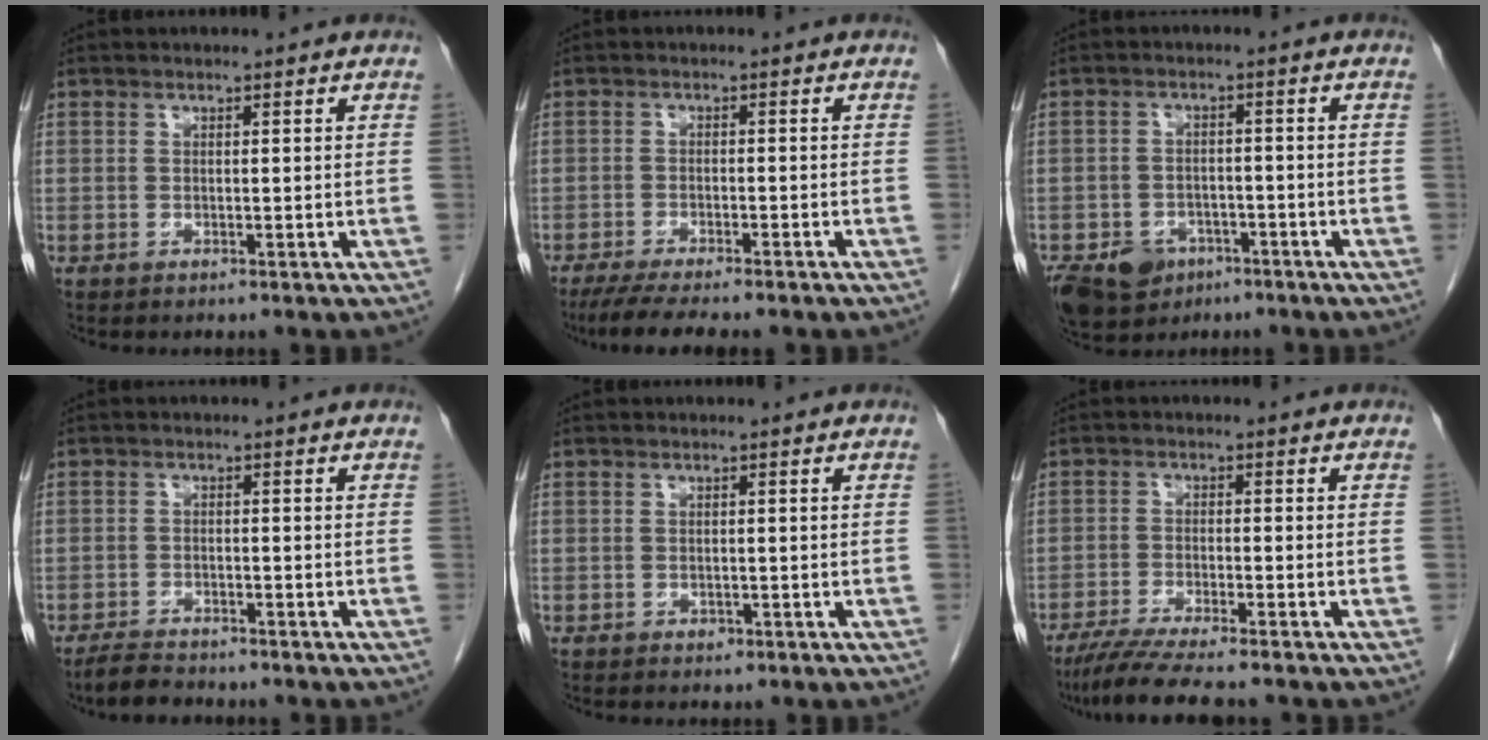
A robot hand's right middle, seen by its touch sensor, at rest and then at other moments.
{"total": 8.4, "force": [-6.9, 0.7, 4.8], "torque": [-0.068, -0.014, -0.103]}
{"total": 11.6, "force": [-6.7, 8.3, 4.6], "torque": [-0.118, -0.001, -0.098]}
{"total": 3.3, "force": [-3.0, 0.7, 1.0], "torque": [-0.024, -0.008, -0.054]}
{"total": 0.7, "force": [-0.4, 0.5, 0.3], "torque": [-0.006, 0.001, -0.002]}
{"total": 8.4, "force": [-7.0, 0.1, 4.6], "torque": [-0.071, -0.023, -0.114]}